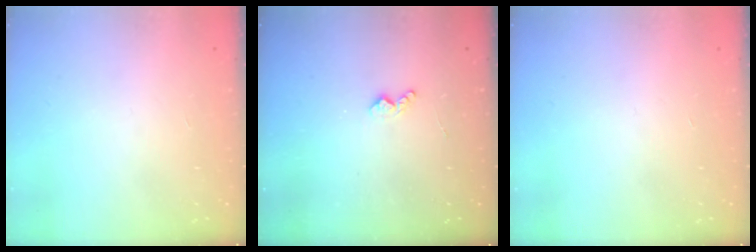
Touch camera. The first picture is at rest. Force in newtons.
{"total": 4.2, "press": 4.2, "slide": 0.5}
{"total": 0.0}